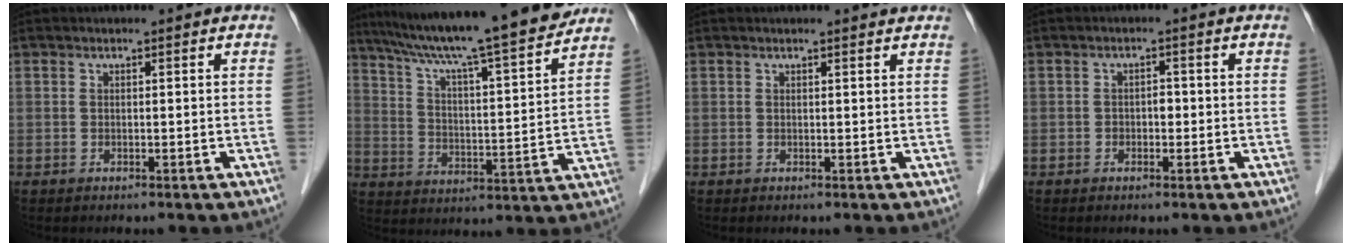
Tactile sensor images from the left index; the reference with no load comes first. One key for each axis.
{"total": 21.2, "fx": 18.3, "fy": 0.2, "fz": 10.6, "tx": -0.174, "ty": -0.001, "tz": 0.274}
{"total": 1.5, "fx": 1.4, "fy": 0.0, "fz": 0.5, "tx": -0.014, "ty": 0.004, "tz": 0.015}
{"total": 1.5, "fx": -0.4, "fy": 1.0, "fz": 1.1, "tx": -0.012, "ty": 0.004, "tz": -0.007}